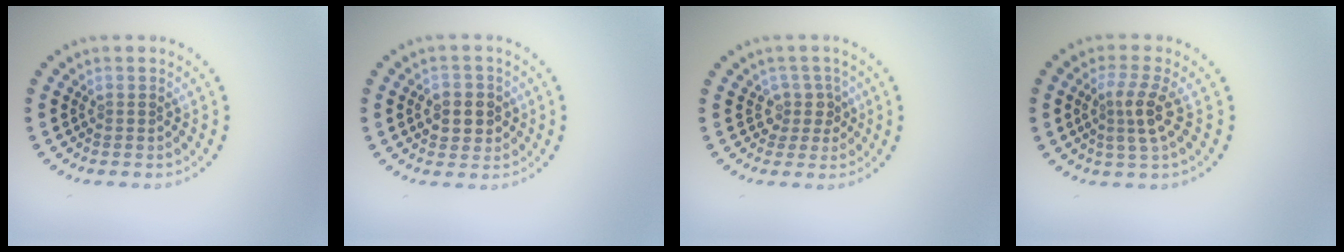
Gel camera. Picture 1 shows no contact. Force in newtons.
{"total": 2.9, "press": 2.9, "slide": 0.6}
{"total": 1.9, "press": 1.4, "slide": 1.3}
{"total": 2.8, "press": 2.4, "slide": 1.5}